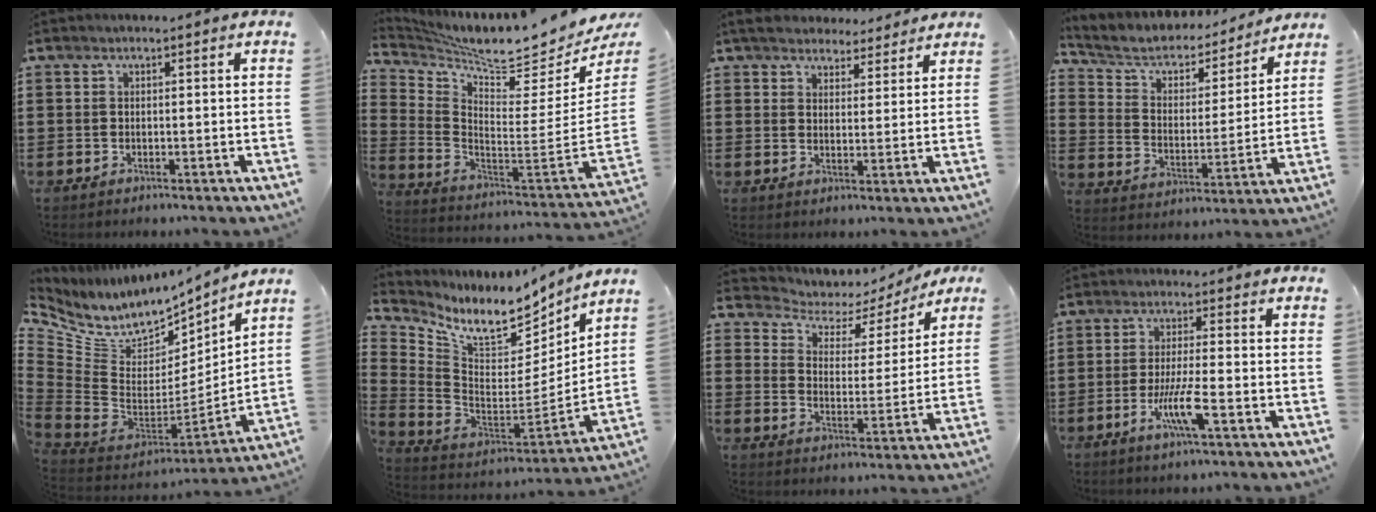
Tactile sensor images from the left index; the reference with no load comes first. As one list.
[{"total": 7.2, "force": [6.8, -0.2, 2.4], "torque": [-0.074, -0.078, 0.106]}, {"total": 4.3, "force": [4.1, 1.2, 0.6], "torque": [-0.028, -0.012, 0.074]}, {"total": 5.4, "force": [4.4, 2.6, 1.8], "torque": [-0.064, -0.029, 0.069]}, {"total": 8.4, "force": [6.0, 4.4, 3.9], "torque": [-0.123, -0.057, 0.104]}, {"total": 9.2, "force": [7.2, 3.4, 4.6], "torque": [-0.111, -0.055, 0.123]}, {"total": 3.7, "force": [3.0, 2.0, 0.7], "torque": [-0.042, -0.022, 0.043]}, {"total": 6.5, "force": [-2.8, 0.5, 5.8], "torque": [-0.115, -0.012, -0.053]}]